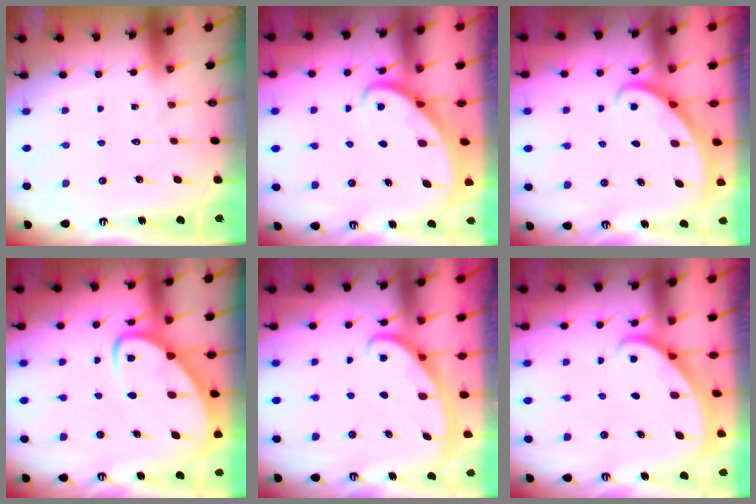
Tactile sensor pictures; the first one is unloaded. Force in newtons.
{"total": 2.6, "press": 2.6, "slide": 0.3}
{"total": 2.7, "press": 2.7, "slide": 0.2}
{"total": 7.1, "press": 7.1, "slide": 0.8}
{"total": 2.8, "press": 2.8, "slide": 0.4}
{"total": 1.8, "press": 1.8, "slide": 0.1}